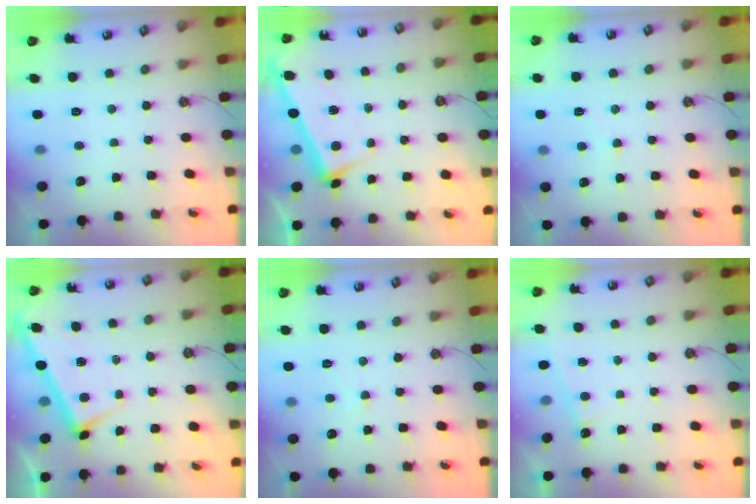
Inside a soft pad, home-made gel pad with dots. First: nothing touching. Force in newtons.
{"total": 3.3, "press": 3.1, "slide": 1.1}
{"total": 4.8, "press": 4.8, "slide": 0.5}
{"total": 3.0, "press": 3.0, "slide": 0.1}
{"total": 0.9, "press": 0.8, "slide": 0.3}
{"total": 0.9, "press": 0.9, "slide": 0.1}